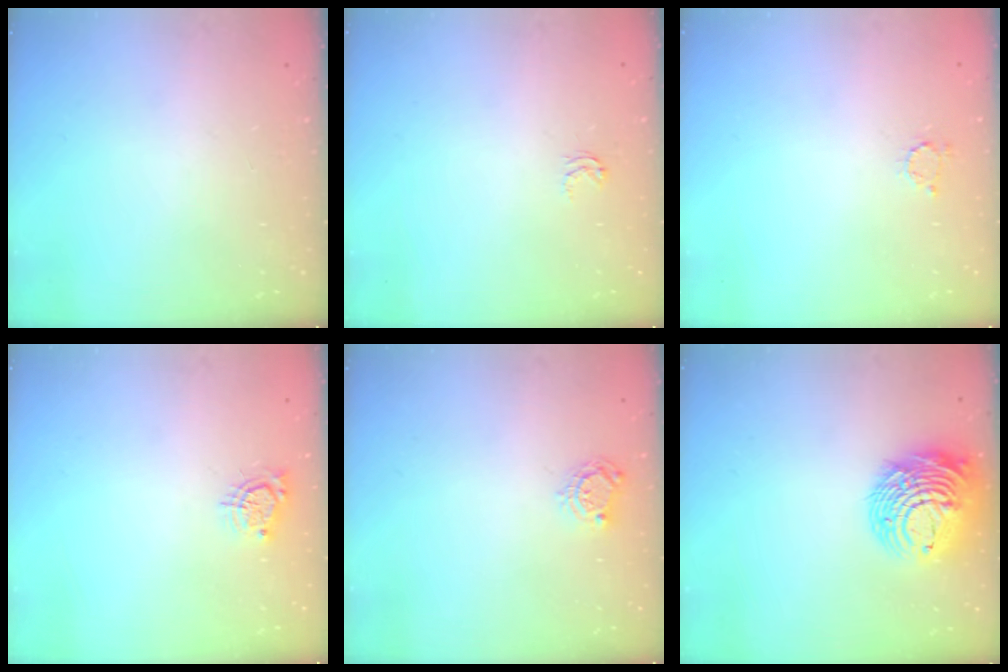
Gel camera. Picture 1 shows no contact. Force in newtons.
{"total": 2.6, "press": 2.6, "slide": 0.4}
{"total": 2.7, "press": 2.7, "slide": 0.4}
{"total": 4.9, "press": 4.9, "slide": 0.4}
{"total": 5.5, "press": 5.4, "slide": 0.6}
{"total": 15.0, "press": 14.9, "slide": 1.5}